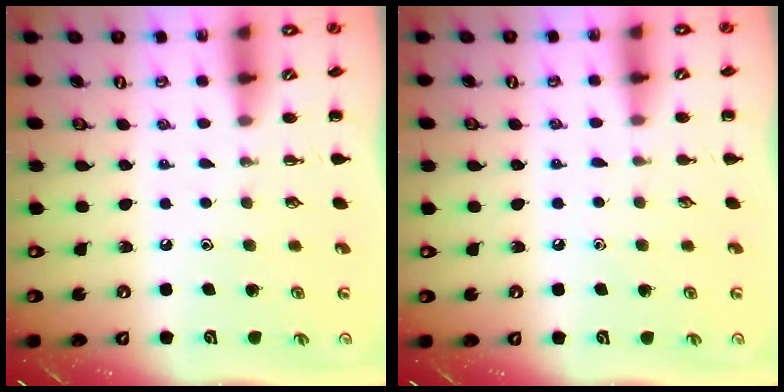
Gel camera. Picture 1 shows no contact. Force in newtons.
{"total": 4.2, "press": 3.9, "slide": 1.4}